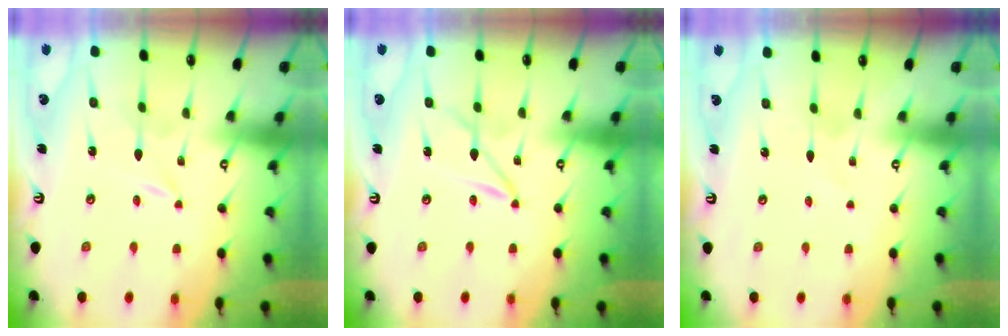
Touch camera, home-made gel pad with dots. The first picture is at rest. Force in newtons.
{"total": 1.9, "press": 1.9, "slide": 0.2}
{"total": 1.2, "press": 1.1, "slide": 0.2}